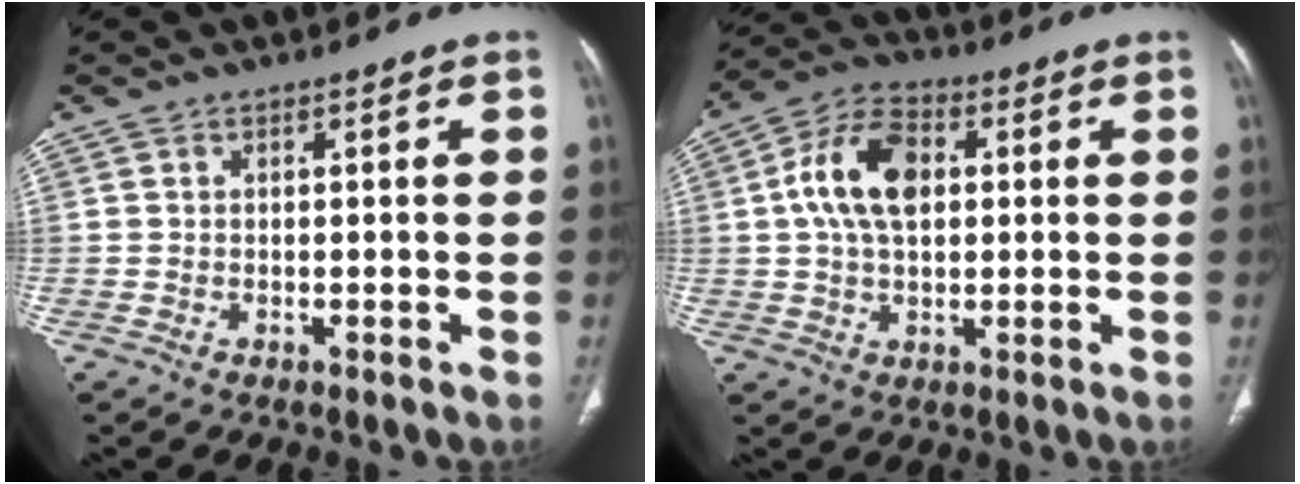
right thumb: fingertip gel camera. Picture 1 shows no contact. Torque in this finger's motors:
{"motor_torque": [0.50, 1.83, 1.00, 0.14, 0.11]}